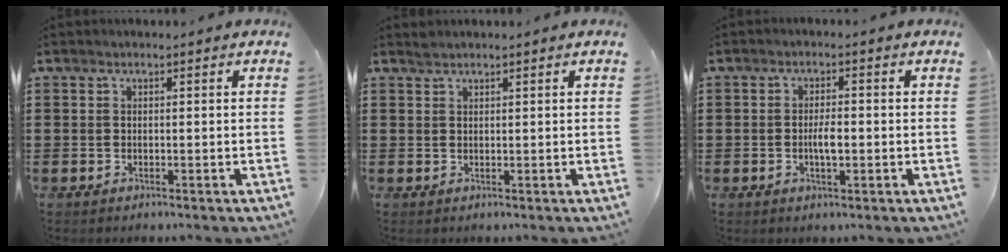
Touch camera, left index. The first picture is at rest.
{"total": 0.9, "force": [0.8, 0.1, 0.2], "torque": [-0.005, 0.000, 0.016]}
{"total": 3.2, "force": [-0.5, 1.1, 2.9], "torque": [-0.054, 0.005, -0.011]}